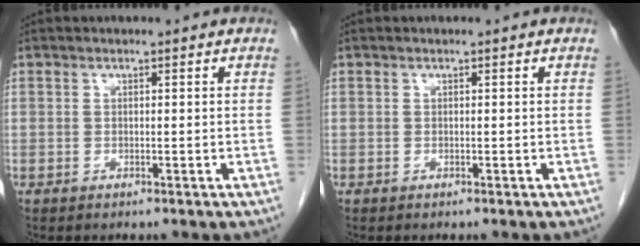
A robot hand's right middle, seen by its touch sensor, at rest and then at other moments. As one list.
[{"total": 0.0}]